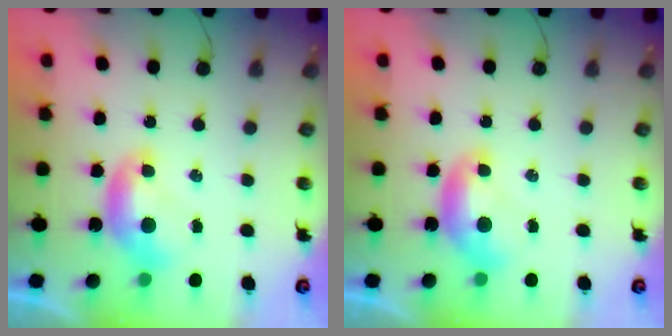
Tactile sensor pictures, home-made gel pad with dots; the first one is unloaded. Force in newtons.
{"total": 0.0}